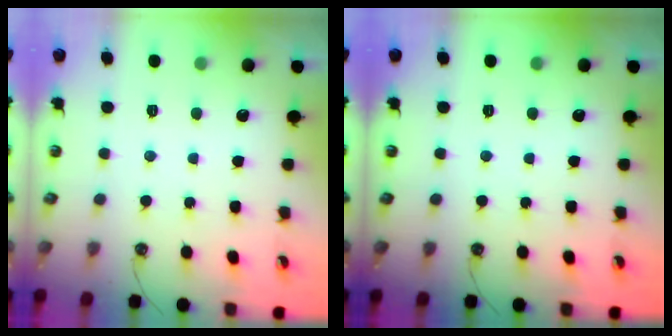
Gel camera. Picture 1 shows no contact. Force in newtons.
{"total": 0.0}